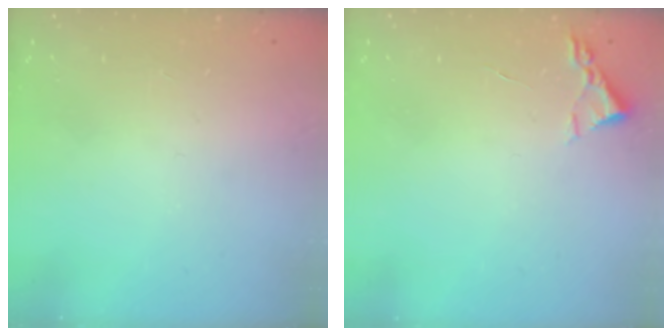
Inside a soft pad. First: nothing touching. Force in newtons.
{"total": 2.2, "press": 2.2, "slide": 0.3}